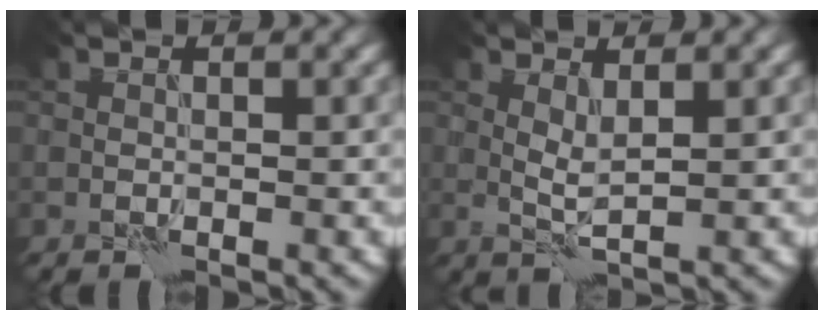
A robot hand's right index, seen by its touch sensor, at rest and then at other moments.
{"total": 1.8, "force": [0.6, 0.4, 1.6], "torque": [-0.037, -0.001, 0.014]}